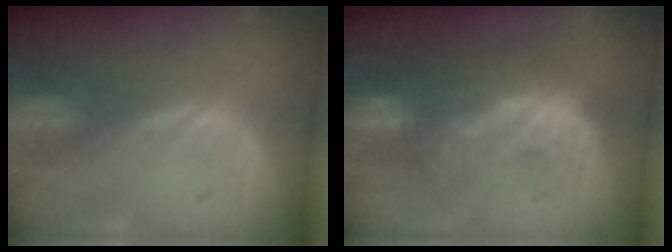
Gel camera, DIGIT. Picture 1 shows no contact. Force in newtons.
{"total": 9.0, "press": 8.9, "slide": 1.6}